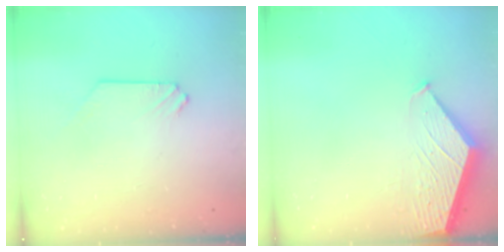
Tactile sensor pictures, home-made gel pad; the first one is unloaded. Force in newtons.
{"total": 1.4, "press": 1.4, "slide": 0.2}